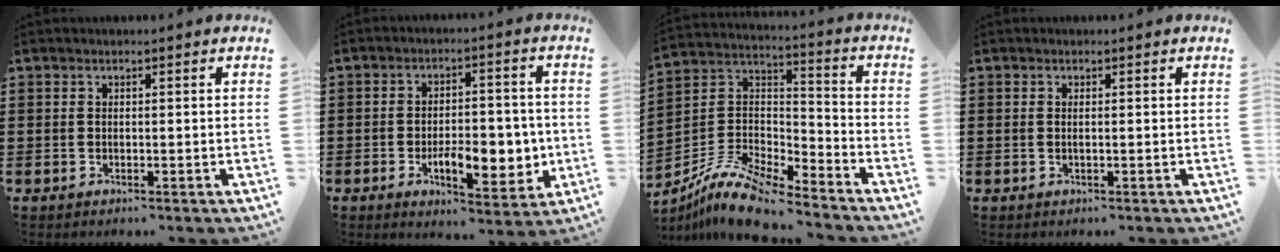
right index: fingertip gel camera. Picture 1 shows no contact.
{"total": 9.3, "force": [-2.3, 4.6, 7.8], "torque": [-0.108, -0.003, -0.036]}
{"total": 11.2, "force": [-9.3, 2.7, 5.5], "torque": [-0.119, 0.021, -0.187]}
{"total": 0.6, "force": [-0.1, -0.1, 0.6], "torque": [-0.012, -0.004, -0.001]}